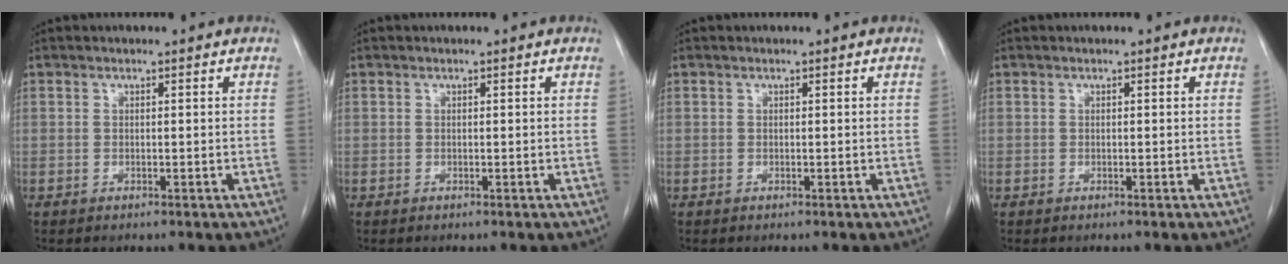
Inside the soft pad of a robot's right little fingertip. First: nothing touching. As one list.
[{"total": 0.0}, {"total": 0.0}, {"total": 0.0}]